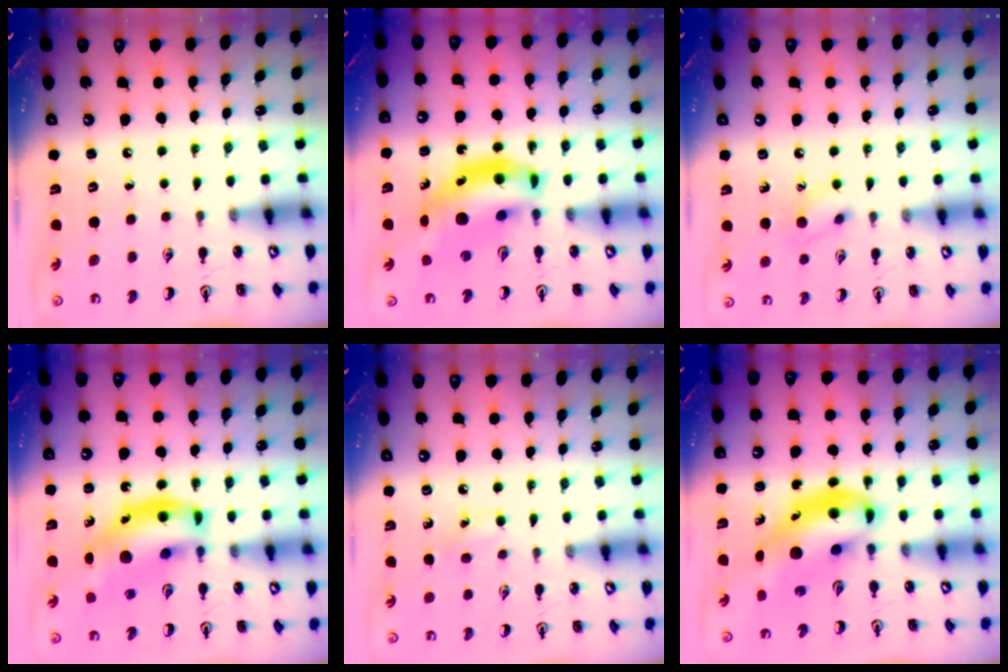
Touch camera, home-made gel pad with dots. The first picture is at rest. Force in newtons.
{"total": 12.8, "press": 12.2, "slide": 3.9}
{"total": 7.0, "press": 7.0, "slide": 0.7}
{"total": 14.7, "press": 14.3, "slide": 3.6}
{"total": 4.9, "press": 4.7, "slide": 1.4}
{"total": 8.4, "press": 8.1, "slide": 2.5}